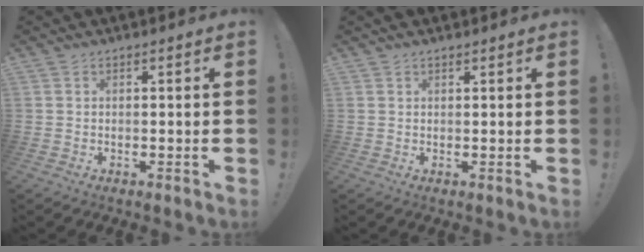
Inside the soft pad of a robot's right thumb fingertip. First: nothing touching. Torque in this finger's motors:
{"motor_torque": [-0.02, 0.01, 0.17, 0.11, 0.02]}